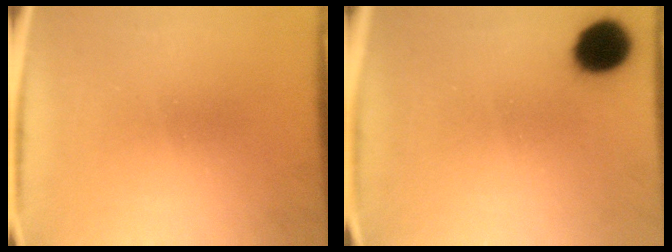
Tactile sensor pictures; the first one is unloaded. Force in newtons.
{"total": 10.3}